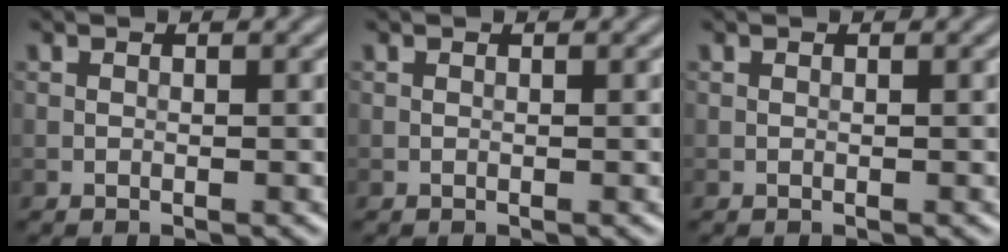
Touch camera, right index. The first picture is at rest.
{"total": 0.0}
{"total": 0.0}